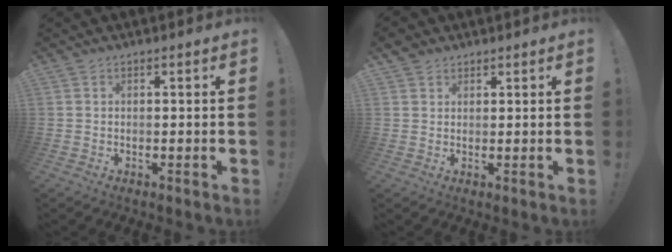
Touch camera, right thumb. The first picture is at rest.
{"total": 2.6, "force": [1.9, 1.8, 0.4], "torque": [-0.006, -0.008, 0.036]}